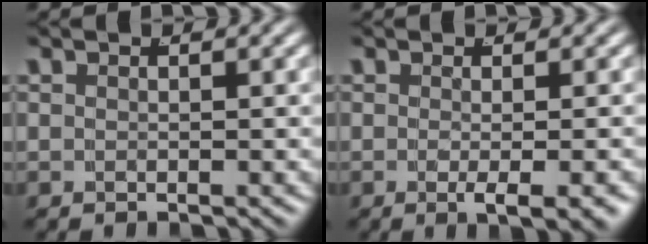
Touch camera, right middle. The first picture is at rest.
{"total": 2.8, "force": [-1.3, -0.1, 2.5], "torque": [-0.040, -0.010, -0.014]}